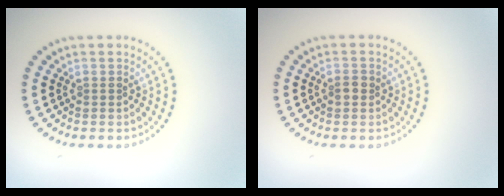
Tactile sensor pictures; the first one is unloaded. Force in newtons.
{"total": 1.1, "press": 1.1, "slide": 0.1}